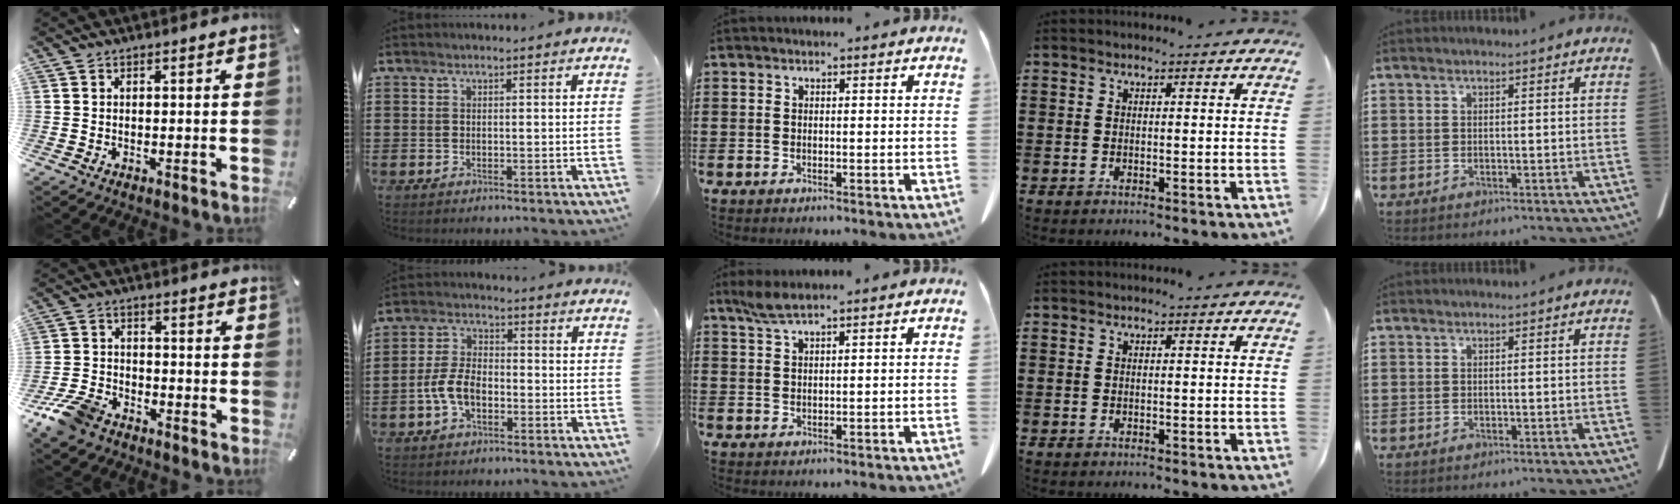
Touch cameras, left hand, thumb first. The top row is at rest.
{"thumb": {"total": 8.6, "force": [-6.4, 4.5, 3.6], "torque": [-0.079, 0.029, -0.124]}, "index": {"total": 6.1, "force": [-2.2, 3.3, 4.6], "torque": [-0.114, -0.001, -0.049]}, "middle": {"total": 3.0, "force": [2.3, 0.2, 2.0], "torque": [-0.045, 0.000, 0.043]}}